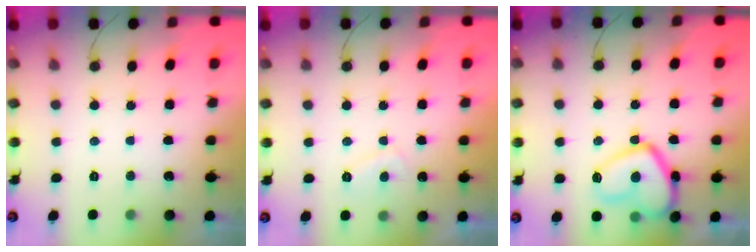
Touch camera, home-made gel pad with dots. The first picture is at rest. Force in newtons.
{"total": 2.5, "press": 2.3, "slide": 0.8}
{"total": 12.5, "press": 12.5, "slide": 1.0}